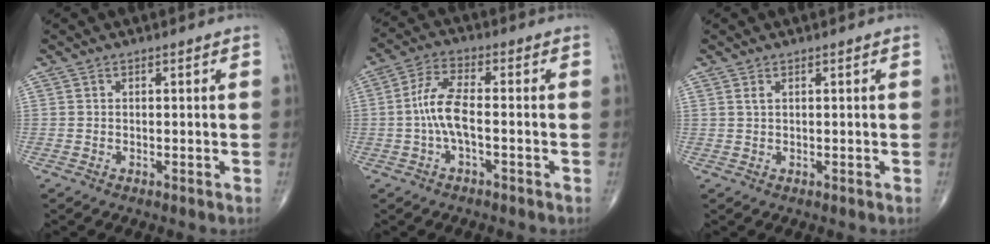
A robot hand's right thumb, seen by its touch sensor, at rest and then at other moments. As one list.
[{"total": 7.2, "force": [-1.1, 2.6, 6.7], "torque": [-0.149, 0.023, -0.025]}, {"total": 0.8, "force": [0.5, 0.3, 0.6], "torque": [-0.013, 0.006, 0.011]}]